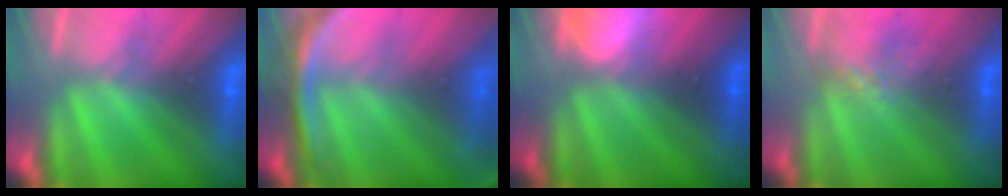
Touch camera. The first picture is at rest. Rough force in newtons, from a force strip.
{"total": 10.0}
{"total": 2.6}
{"total": 3.8}